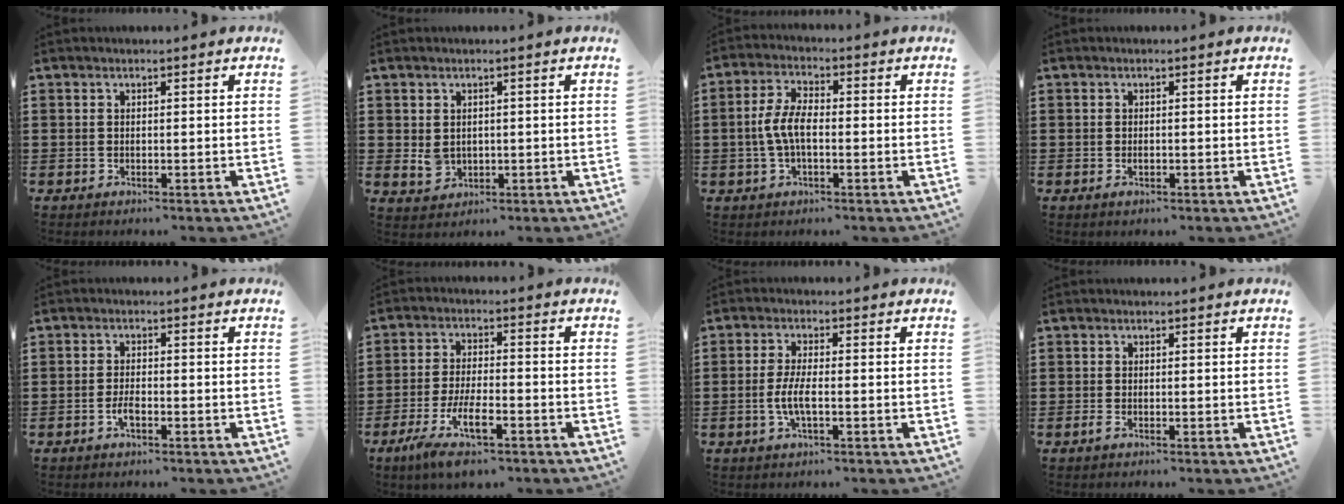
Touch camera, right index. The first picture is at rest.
{"total": 2.5, "force": [0.2, 2.1, 1.3], "torque": [-0.022, 0.003, 0.002]}
{"total": 5.5, "force": [-0.8, 2.5, 4.8], "torque": [-0.114, 0.000, -0.022]}
{"total": 0.9, "force": [-0.2, 0.4, 0.8], "torque": [-0.016, -0.003, -0.003]}
{"total": 2.7, "force": [-1.2, 0.9, 2.2], "torque": [-0.047, -0.002, -0.024]}
{"total": 7.7, "force": [-4.2, 2.3, 6.0], "torque": [-0.137, -0.007, -0.080]}
{"total": 3.9, "force": [-1.0, 0.9, 3.6], "torque": [-0.084, -0.006, -0.025]}
{"total": 0.7, "force": [-0.4, 0.1, 0.6], "torque": [-0.020, -0.009, -0.007]}